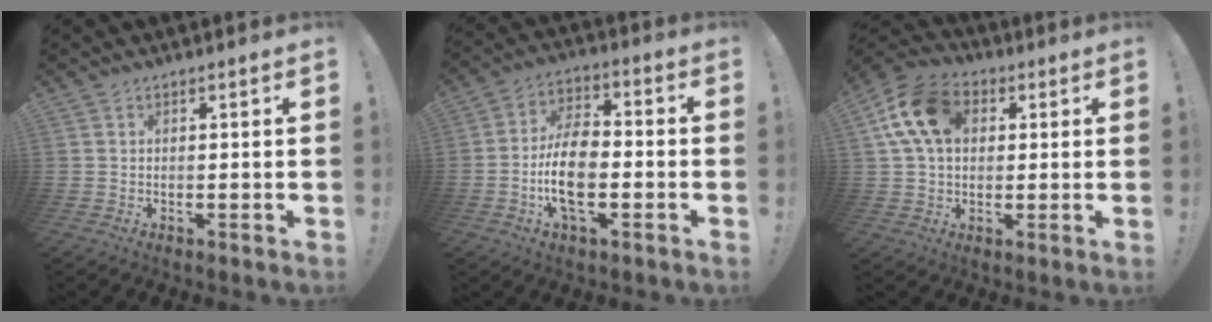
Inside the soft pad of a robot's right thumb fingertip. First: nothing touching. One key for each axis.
{"total": 13.6, "fx": -3.4, "fy": 7.1, "fz": 11.1, "tx": -0.224, "ty": 0.007, "tz": -0.064}
{"total": 15.1, "fx": 4.1, "fy": 10.7, "fz": 9.9, "tx": -0.172, "ty": 0.005, "tz": 0.081}